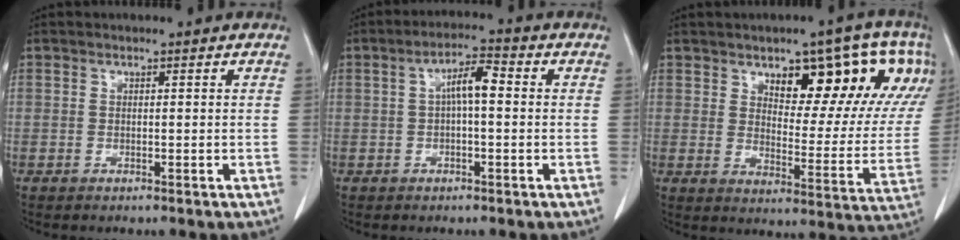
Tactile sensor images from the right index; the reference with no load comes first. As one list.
[{"total": 4.9, "force": [0.4, 1.2, 4.7], "torque": [-0.084, 0.018, 0.004]}, {"total": 18.4, "force": [9.8, 7.2, 13.8], "torque": [-0.161, 0.003, 0.132]}]